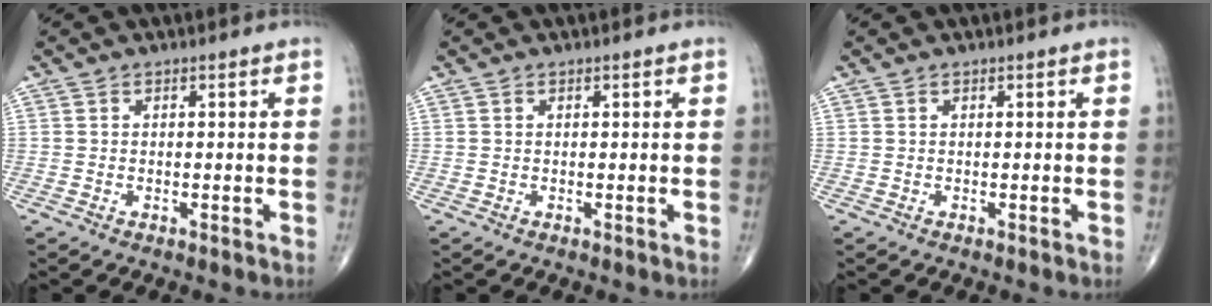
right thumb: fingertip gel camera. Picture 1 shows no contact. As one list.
[{"total": 0.0}, {"total": 0.0}]